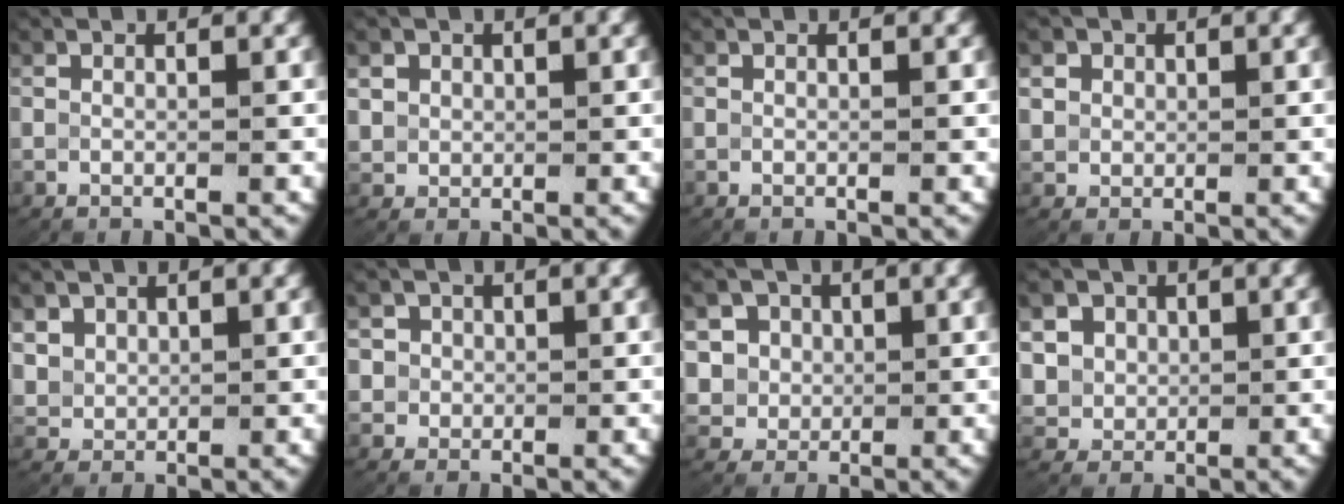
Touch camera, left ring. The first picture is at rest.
{"total": 2.5, "force": [0.8, 2.2, 0.9], "torque": [-0.034, -0.011, 0.024]}
{"total": 0.0}
{"total": 2.7, "force": [0.8, 2.4, 1.0], "torque": [-0.032, -0.008, 0.021]}
{"total": 3.0, "force": [1.5, 2.3, 1.1], "torque": [-0.034, -0.007, 0.039]}
{"total": 4.1, "force": [0.9, 3.8, 1.4], "torque": [-0.035, -0.003, 0.012]}
{"total": 8.3, "force": [0.7, 7.7, 3.1], "torque": [-0.094, -0.023, 0.015]}
{"total": 7.1, "force": [1.3, 6.4, 2.7], "torque": [-0.078, -0.017, 0.026]}